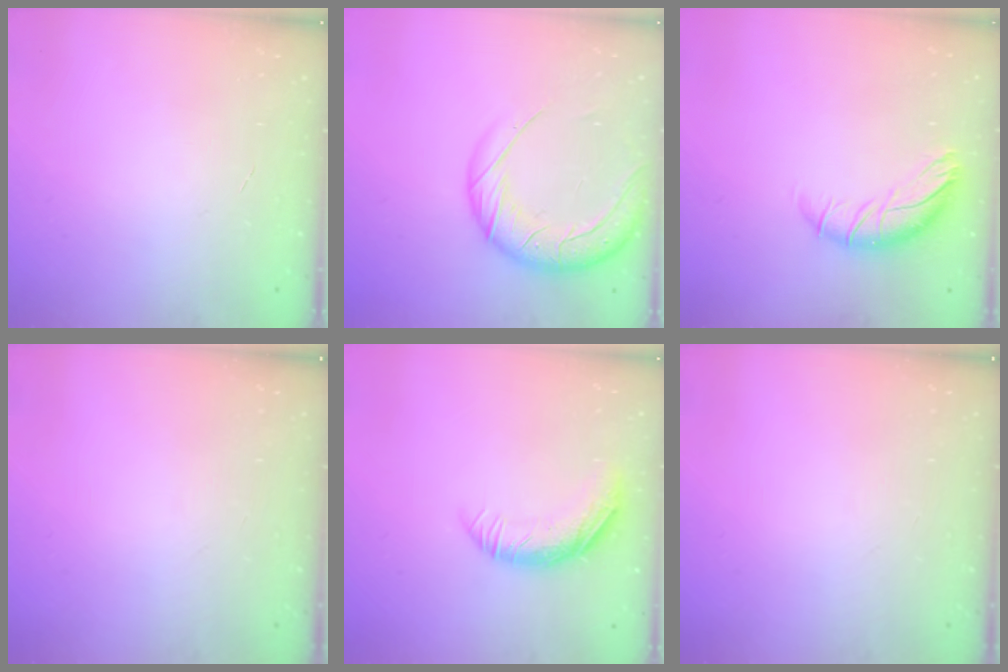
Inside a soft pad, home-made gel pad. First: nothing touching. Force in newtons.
{"total": 18.1, "press": 17.4, "slide": 4.9}
{"total": 9.5, "press": 9.4, "slide": 0.8}
{"total": 0.0}
{"total": 11.5, "press": 11.3, "slide": 1.8}
{"total": 0.0}